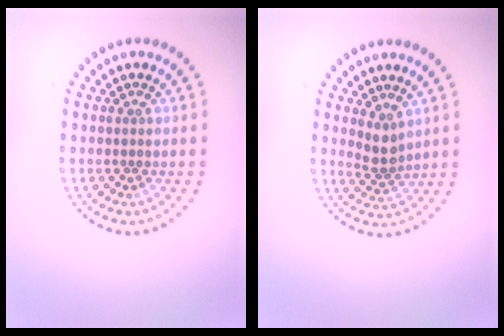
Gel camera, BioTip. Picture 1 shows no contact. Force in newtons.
{"total": 2.1, "press": 1.6, "slide": 1.3}